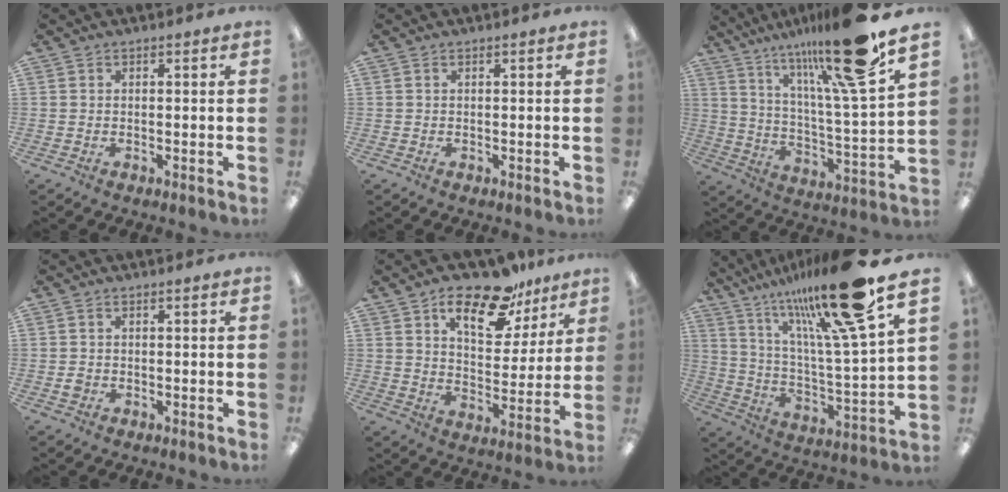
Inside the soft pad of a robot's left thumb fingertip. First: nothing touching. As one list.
[{"total": 0.0}, {"total": 22.2, "force": [16.7, 2.1, 14.5], "torque": [-0.240, -0.101, 0.256]}, {"total": 1.4, "force": [-0.1, 1.1, 0.9], "torque": [-0.018, 0.004, -0.003]}, {"total": 16.2, "force": [11.2, 7.5, 9.0], "torque": [-0.131, -0.058, 0.191]}, {"total": 24.7, "force": [18.4, 2.9, 16.3], "torque": [-0.271, -0.106, 0.284]}]